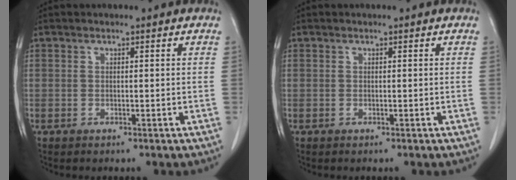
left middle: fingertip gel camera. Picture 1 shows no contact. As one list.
[{"total": 0.0}]